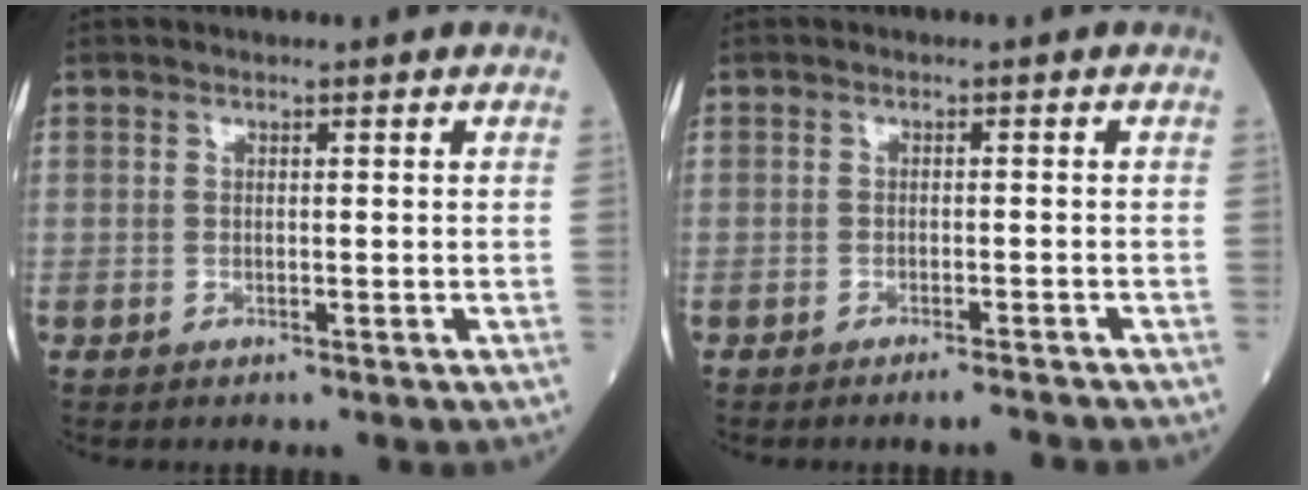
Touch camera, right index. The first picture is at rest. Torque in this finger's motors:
{"motor_torque": [-0.15, -0.09, -0.07, -0.03]}